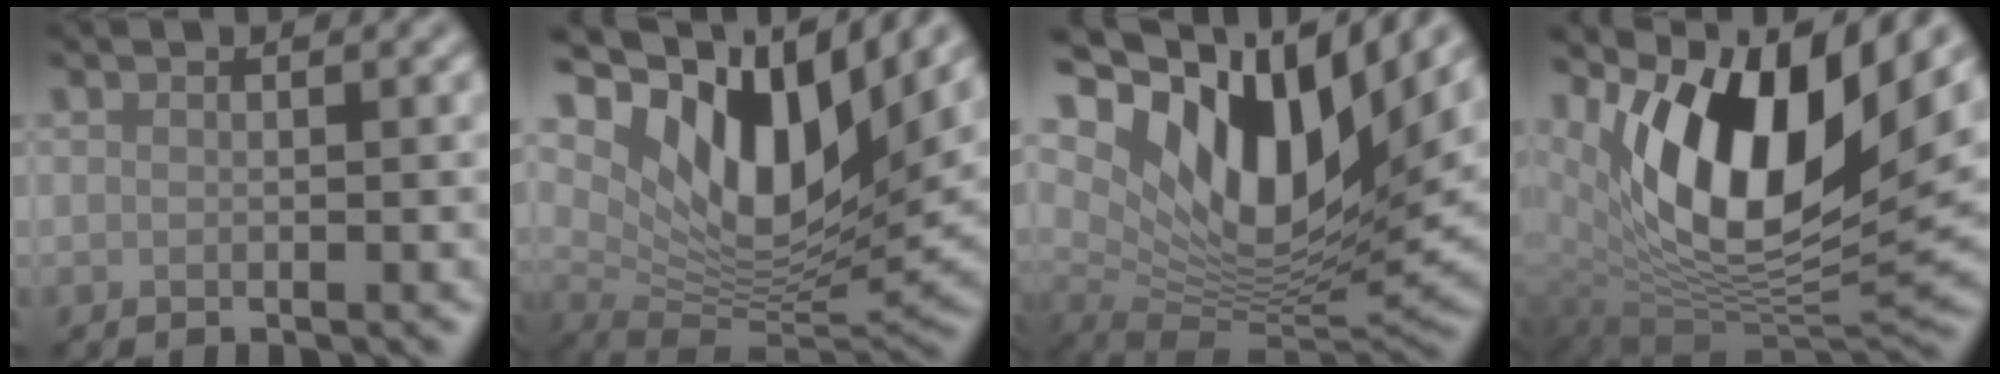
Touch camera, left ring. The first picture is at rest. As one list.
[{"total": 12.2, "force": [6.1, 5.3, 9.1], "torque": [-0.151, -0.007, 0.115]}, {"total": 14.2, "force": [6.7, 6.3, 10.9], "torque": [-0.187, 0.007, 0.121]}, {"total": 13.7, "force": [5.8, 5.9, 10.9], "torque": [-0.186, -0.012, 0.111]}]